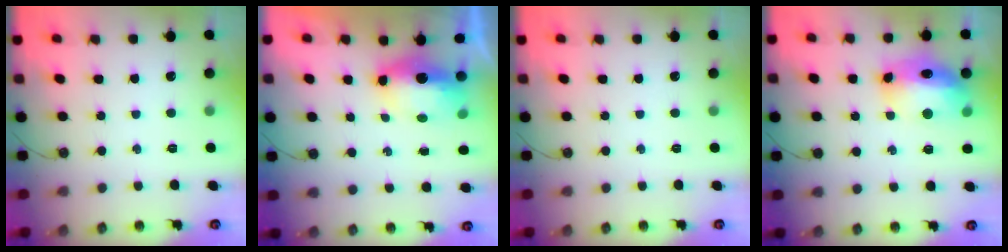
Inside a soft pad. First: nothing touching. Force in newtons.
{"total": 7.3, "press": 7.2, "slide": 1.2}
{"total": 0.0}
{"total": 13.9, "press": 13.9, "slide": 1.2}